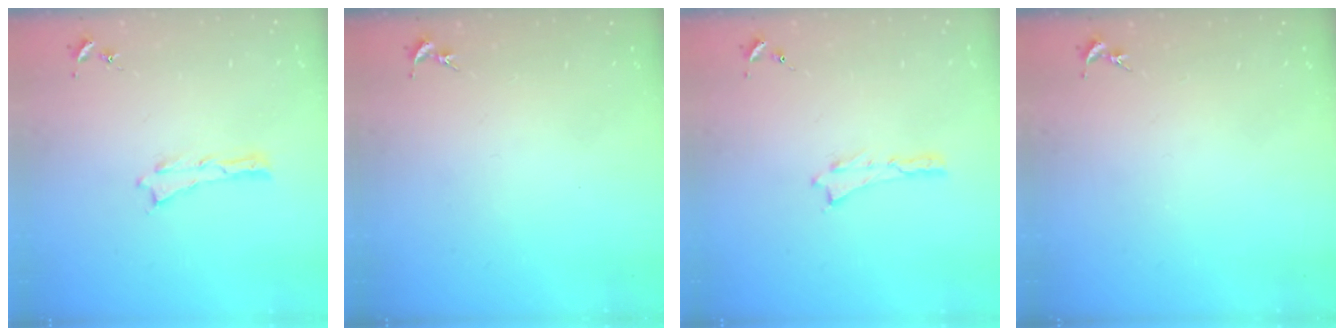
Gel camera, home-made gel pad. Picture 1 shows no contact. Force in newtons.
{"total": 0.0}
{"total": 0.0}
{"total": 0.0}